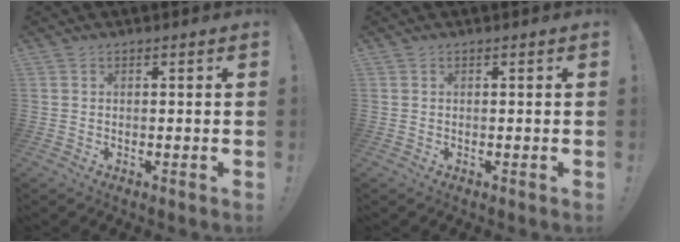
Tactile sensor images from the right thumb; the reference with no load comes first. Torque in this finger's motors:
{"motor_torque": [-0.09, 0.09, 0.00, 0.00, 0.00]}